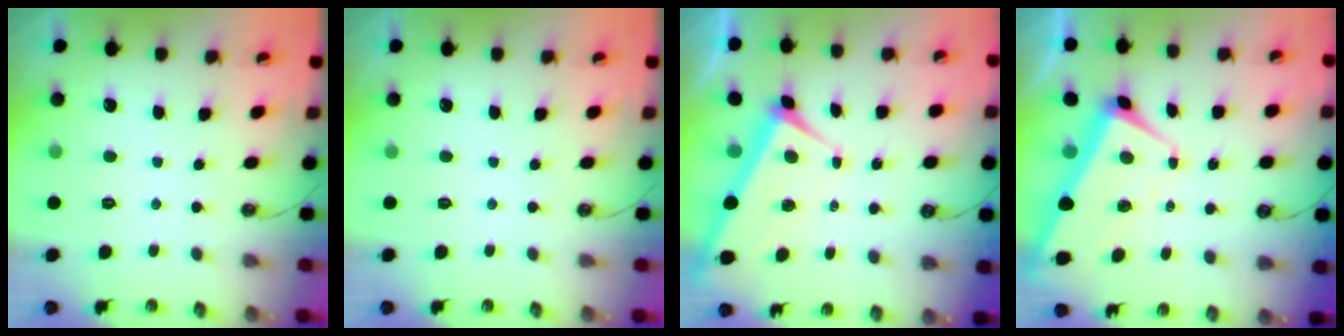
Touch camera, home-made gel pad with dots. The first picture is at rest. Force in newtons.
{"total": 0.0}
{"total": 2.7, "press": 2.6, "slide": 0.7}
{"total": 1.0, "press": 0.3, "slide": 1.0}